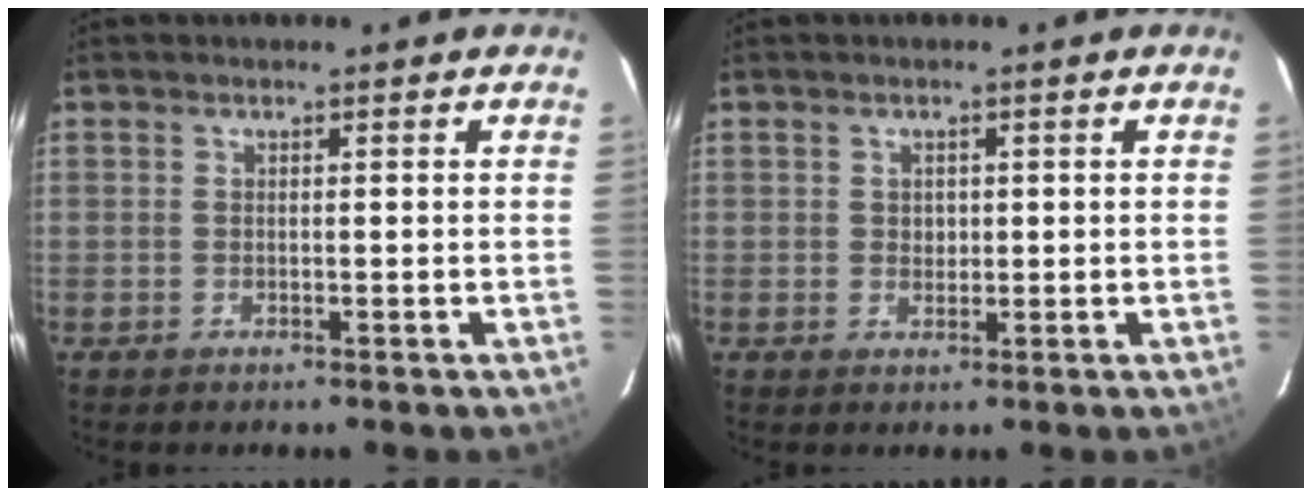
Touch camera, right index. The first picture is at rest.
{"total": 1.6, "force": [0.3, 1.5, 0.5], "torque": [-0.004, 0.004, 0.004]}